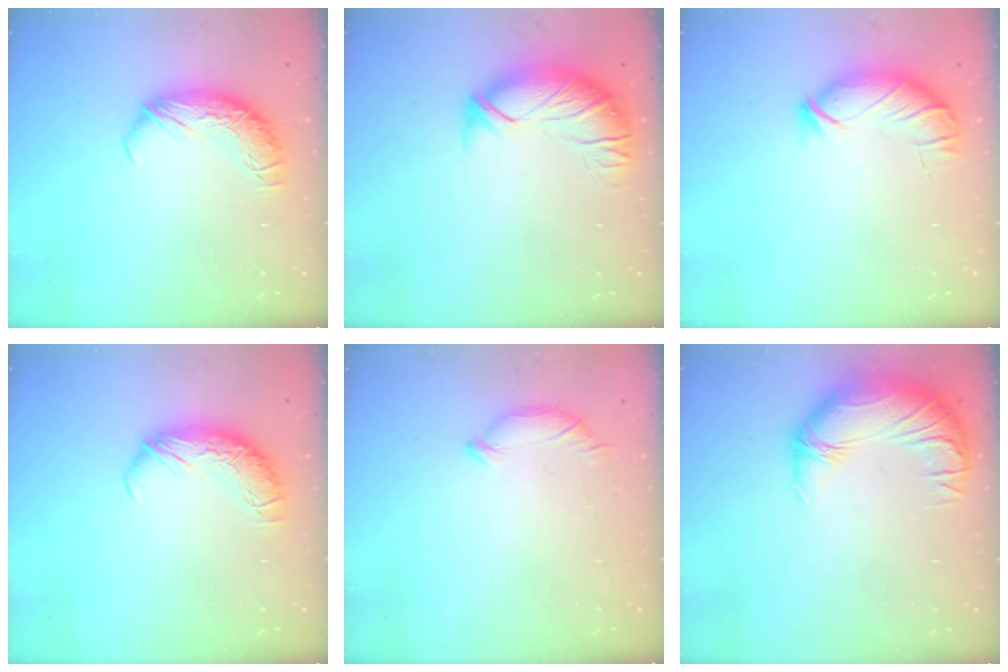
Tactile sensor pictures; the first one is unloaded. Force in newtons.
{"total": 2.8, "press": 1.3, "slide": 2.5}
{"total": 4.1, "press": 3.9, "slide": 1.1}
{"total": 0.0}
{"total": 6.4, "press": 6.3, "slide": 0.6}
{"total": 2.8, "press": 0.1, "slide": 2.8}